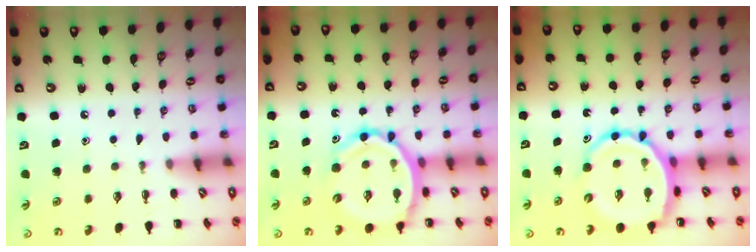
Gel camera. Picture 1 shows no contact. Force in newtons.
{"total": 14.1, "press": 13.6, "slide": 3.7}
{"total": 12.8, "press": 12.2, "slide": 3.7}